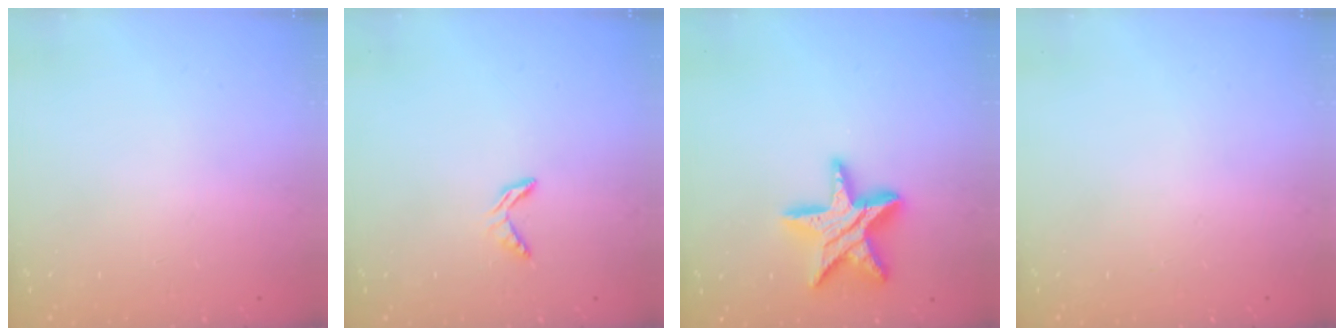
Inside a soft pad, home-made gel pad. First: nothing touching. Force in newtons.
{"total": 4.2, "press": 4.2, "slide": 0.3}
{"total": 18.2, "press": 18.1, "slide": 1.4}
{"total": 0.0}